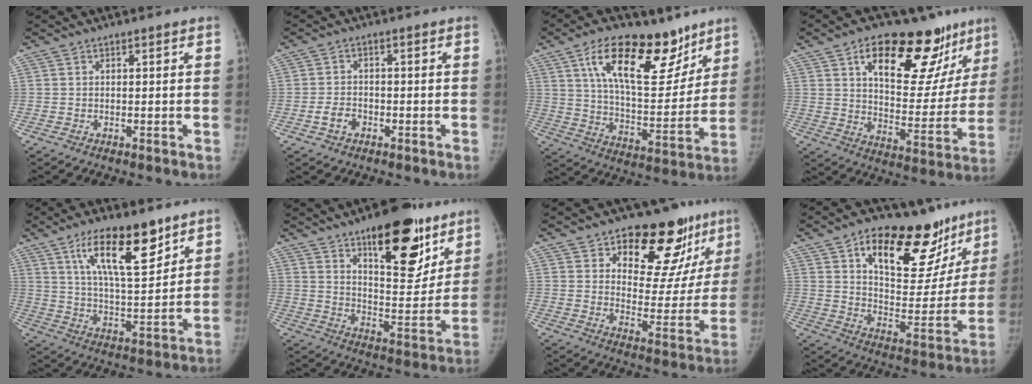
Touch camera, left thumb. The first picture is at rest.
{"total": 3.3, "force": [-1.5, 2.3, 1.7], "torque": [-0.029, 0.014, -0.026]}
{"total": 21.5, "force": [12.5, 9.9, 14.5], "torque": [-0.184, -0.055, 0.210]}
{"total": 25.4, "force": [14.2, 12.2, 17.2], "torque": [-0.190, -0.035, 0.211]}
{"total": 16.0, "force": [9.5, 5.3, 11.7], "torque": [-0.167, -0.051, 0.168]}
{"total": 21.6, "force": [12.8, 8.9, 15.0], "torque": [-0.155, -0.071, 0.195]}
{"total": 19.7, "force": [12.7, 10.1, 11.2], "torque": [-0.079, -0.077, 0.175]}
{"total": 26.1, "force": [14.9, 13.0, 17.0], "torque": [-0.189, -0.045, 0.225]}